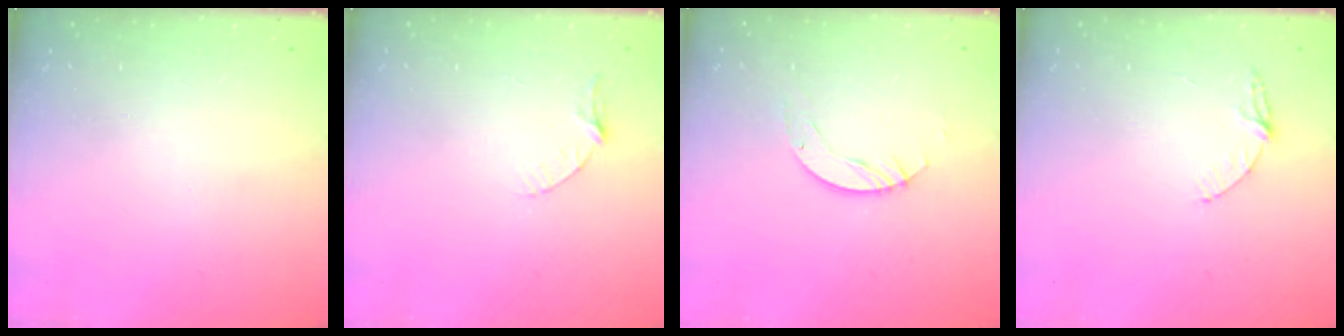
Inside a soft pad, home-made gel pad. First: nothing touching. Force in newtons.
{"total": 3.5, "press": 3.4, "slide": 0.4}
{"total": 4.0, "press": 4.0, "slide": 0.3}
{"total": 5.3, "press": 5.3, "slide": 0.5}